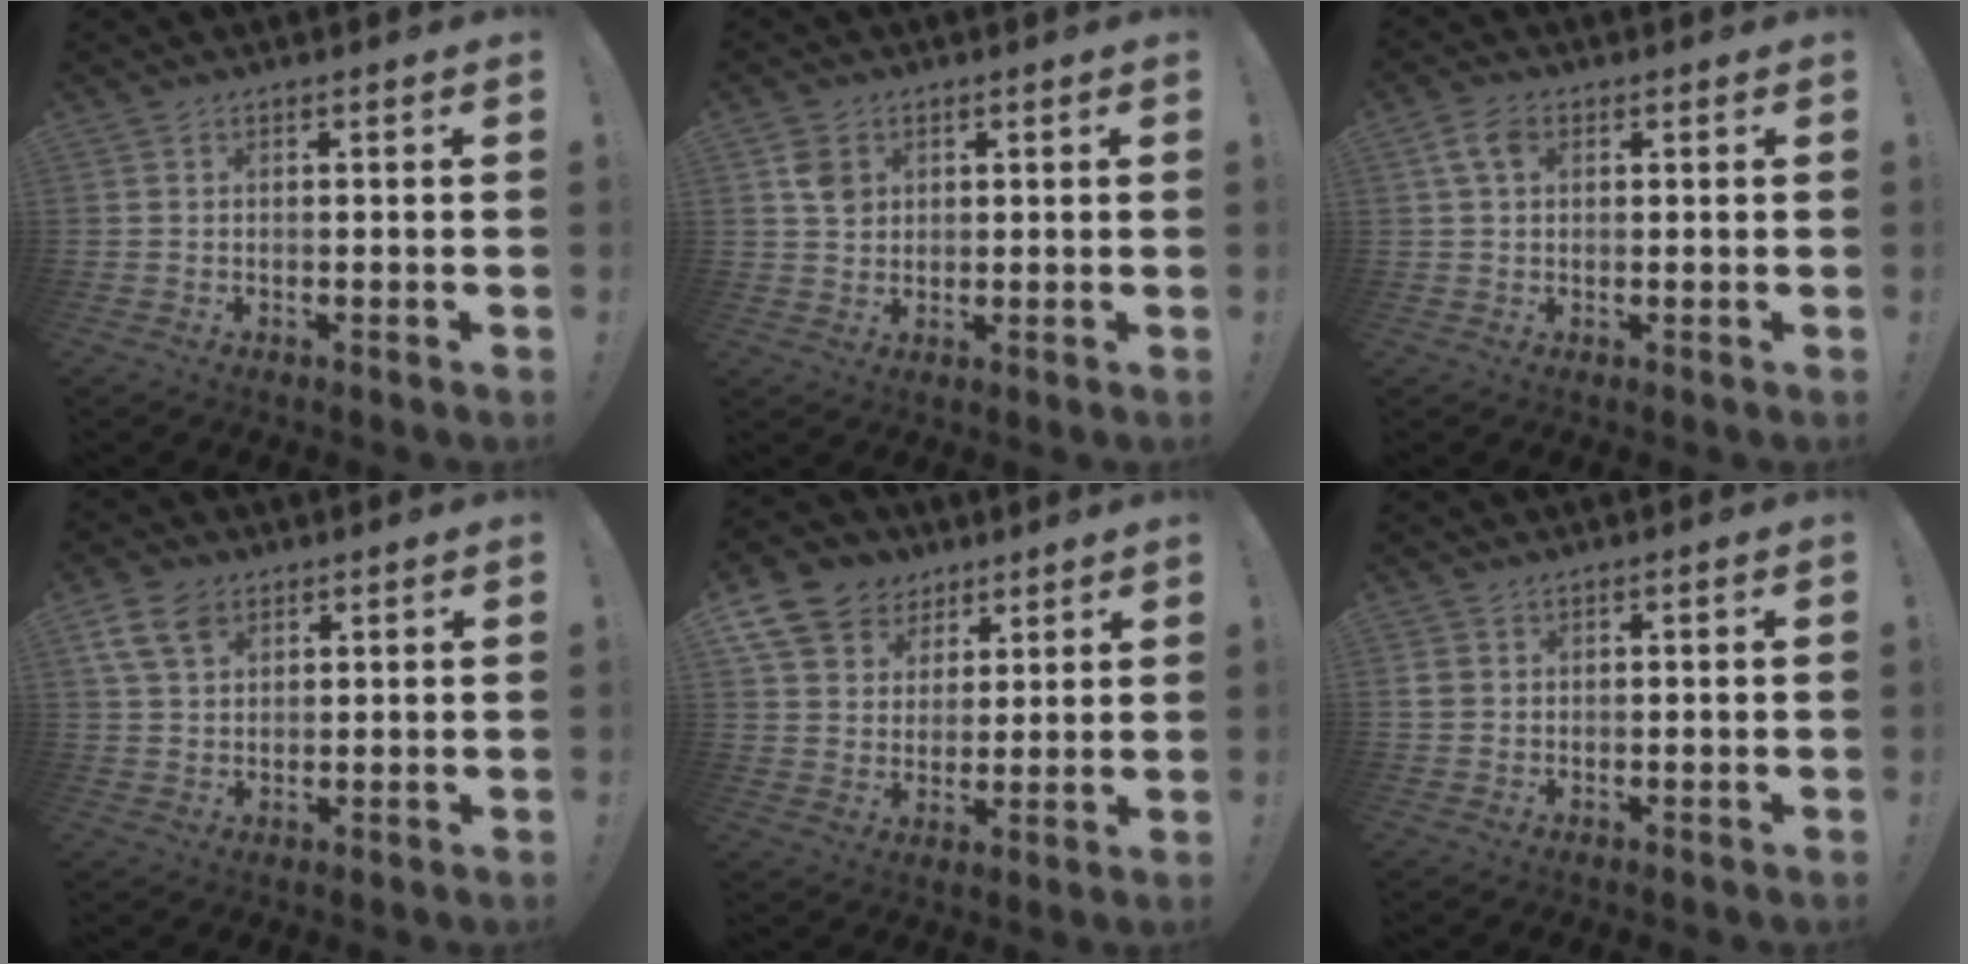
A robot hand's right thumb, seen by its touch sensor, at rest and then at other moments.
{"total": 5.2, "force": [1.9, 4.3, 2.2], "torque": [-0.019, -0.001, 0.035]}
{"total": 5.5, "force": [1.8, 3.6, 3.8], "torque": [-0.079, 0.007, 0.035]}
{"total": 8.7, "force": [4.6, 5.6, 4.7], "torque": [-0.090, -0.007, 0.094]}
{"total": 12.4, "force": [7.1, 9.4, 3.6], "torque": [-0.061, -0.047, 0.142]}
{"total": 2.4, "force": [0.9, 2.1, 0.7], "torque": [-0.013, 0.003, 0.020]}